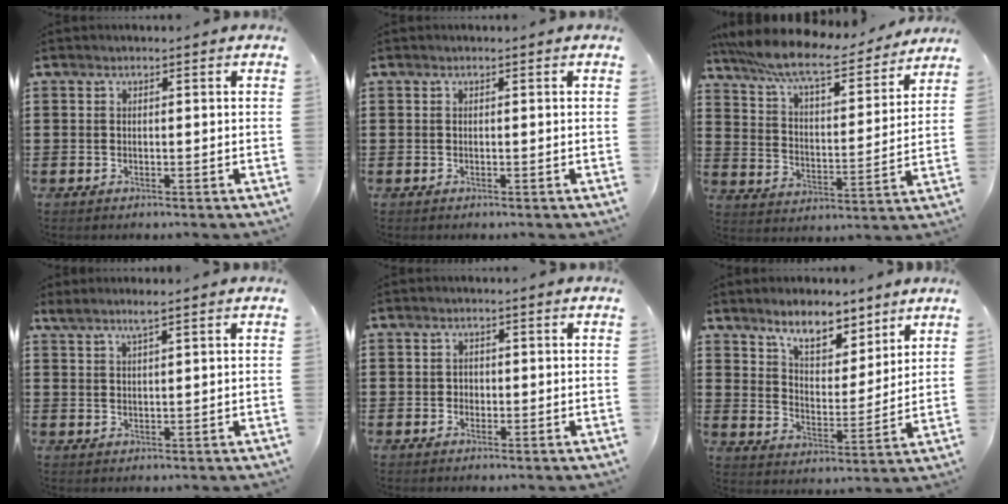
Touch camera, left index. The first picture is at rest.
{"total": 0.0}
{"total": 9.4, "force": [8.2, 1.2, 4.4], "torque": [-0.117, -0.044, 0.139]}
{"total": 2.8, "force": [2.1, -0.1, 1.9], "torque": [-0.041, 0.001, 0.038]}
{"total": 0.9, "force": [0.0, 0.9, 0.3], "torque": [-0.010, 0.006, -0.001]}
{"total": 7.8, "force": [6.8, 2.6, 3.0], "torque": [-0.067, -0.023, 0.122]}